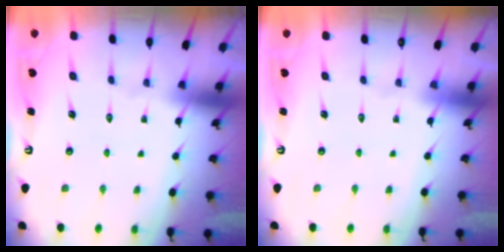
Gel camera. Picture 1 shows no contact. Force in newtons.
{"total": 0.0}